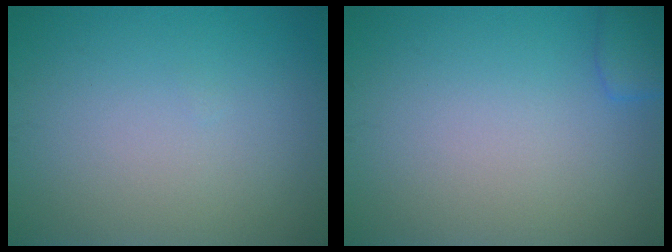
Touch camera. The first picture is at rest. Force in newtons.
{"total": 1.9, "press": 1.9, "slide": 0.2}